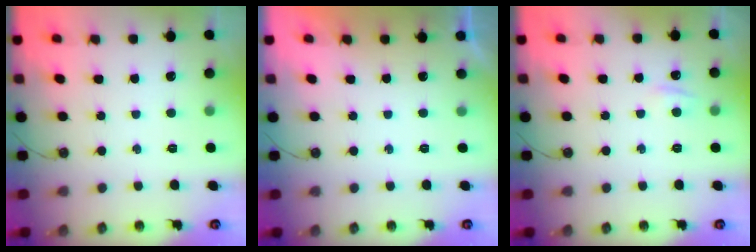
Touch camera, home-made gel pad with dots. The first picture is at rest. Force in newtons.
{"total": 0.0}
{"total": 4.9, "press": 4.8, "slide": 0.6}